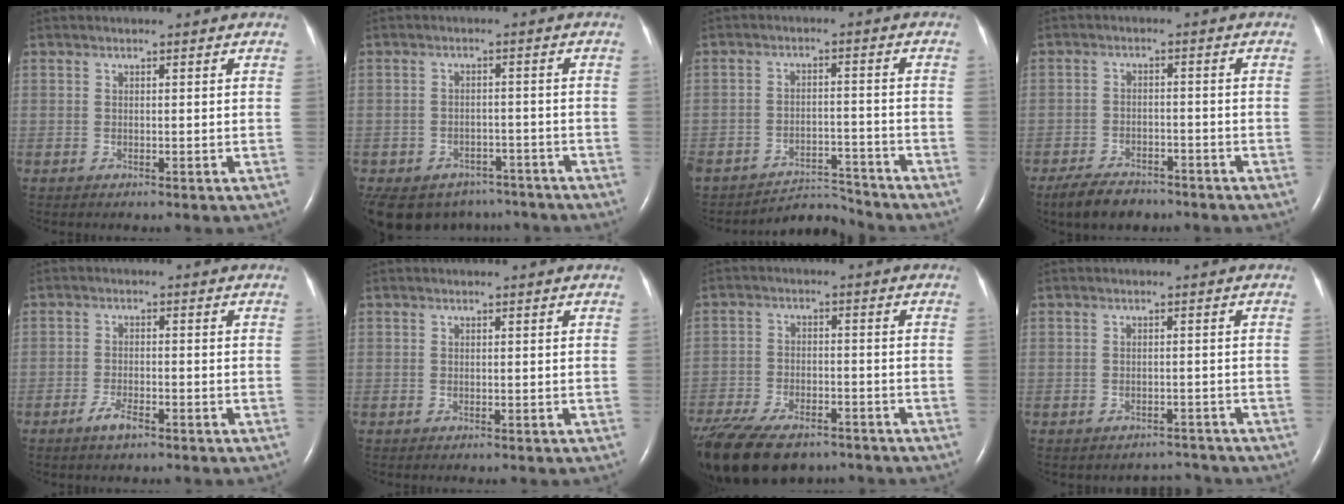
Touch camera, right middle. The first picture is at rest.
{"total": 14.1, "force": [-10.1, 8.9, 3.9], "torque": [-0.109, 0.004, -0.125]}
{"total": 6.3, "force": [-6.1, 0.7, -1.1], "torque": [0.016, 0.010, -0.102]}
{"total": 6.3, "force": [-5.0, 2.7, 2.6], "torque": [-0.056, -0.006, -0.085]}
{"total": 2.9, "force": [-2.0, 0.7, 1.9], "torque": [-0.043, 0.000, -0.038]}
{"total": 0.0}
{"total": 17.3, "force": [-12.9, 7.4, 8.9], "torque": [-0.220, -0.028, -0.202]}
{"total": 2.2, "force": [-2.0, 0.8, -0.5], "torque": [0.004, 0.006, -0.025]}